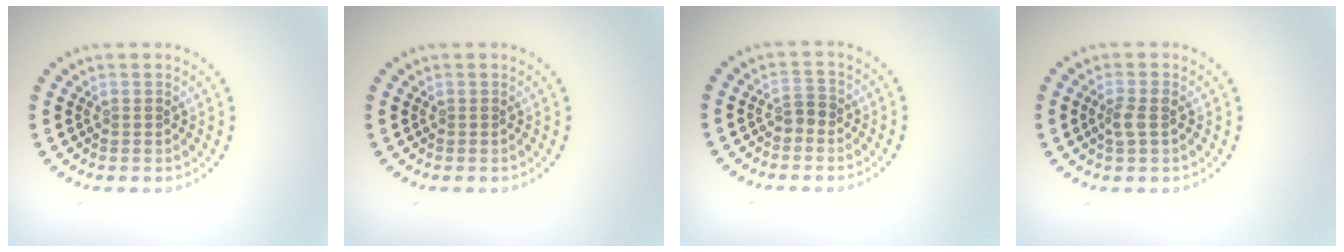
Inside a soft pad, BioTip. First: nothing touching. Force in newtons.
{"total": 0.0}
{"total": 1.1, "press": 1.1, "slide": 0.4}
{"total": 1.7, "press": 1.6, "slide": 0.5}